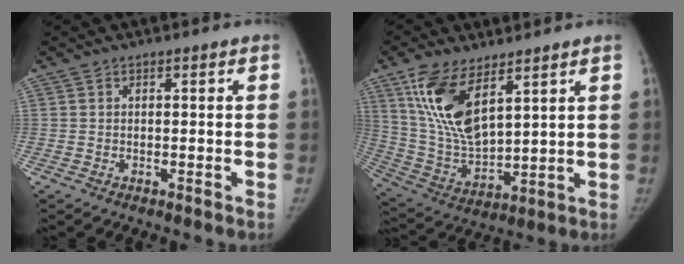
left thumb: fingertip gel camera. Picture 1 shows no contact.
{"total": 15.0, "force": [8.0, 6.6, 10.9], "torque": [-0.202, -0.035, 0.169]}